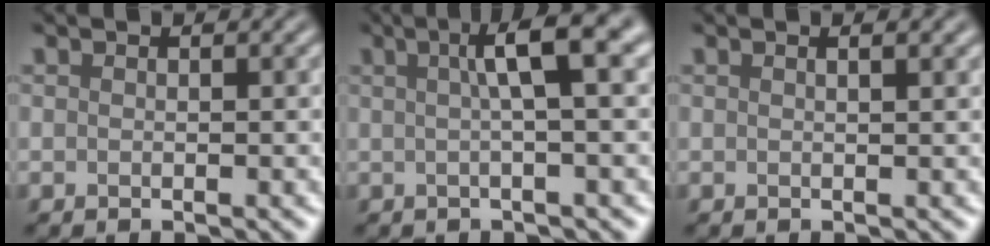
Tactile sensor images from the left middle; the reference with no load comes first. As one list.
[{"total": 5.4, "force": [1.3, 1.0, 5.2], "torque": [-0.069, 0.011, 0.015]}, {"total": 1.9, "force": [1.0, 0.7, 1.4], "torque": [-0.009, -0.006, -0.005]}]